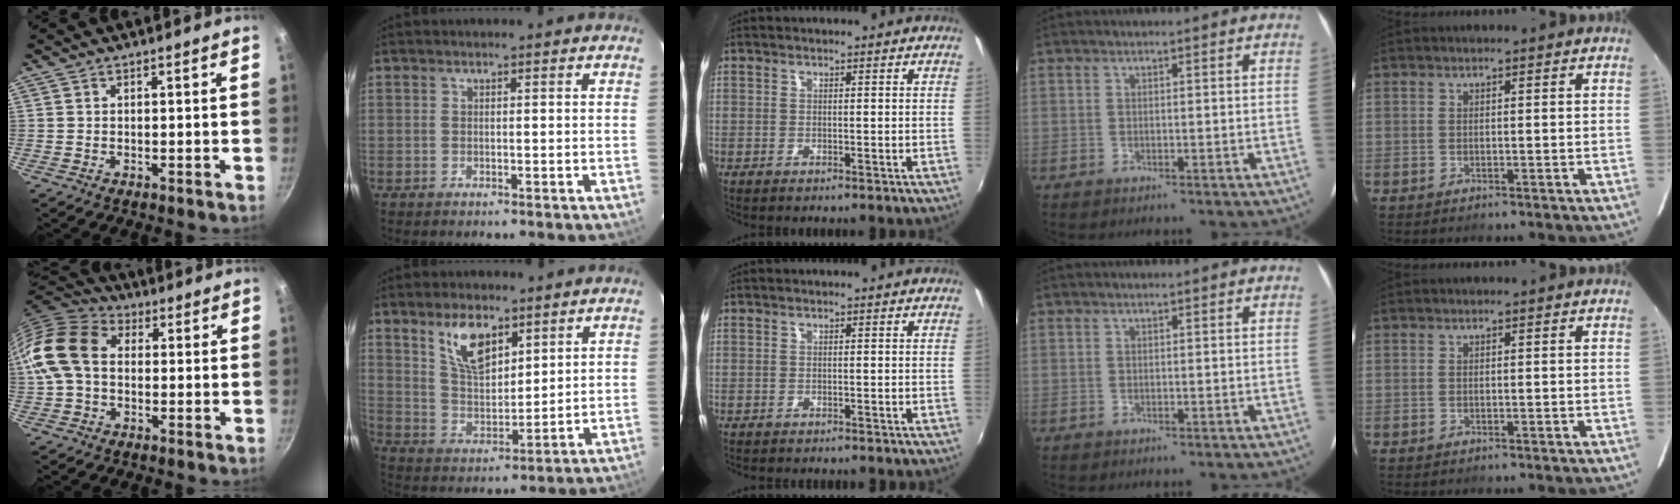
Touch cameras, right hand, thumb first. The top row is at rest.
{"thumb": {"total": 13.1, "force": [0.5, 9.6, 9.0], "torque": [-0.152, 0.031, -0.011]}, "index": {"total": 9.7, "force": [5.8, 4.5, 6.4], "torque": [-0.112, 0.006, 0.119]}, "middle": {"total": 1.3, "force": [-1.3, 0.4, 0.3], "torque": [-0.010, -0.008, -0.019]}}